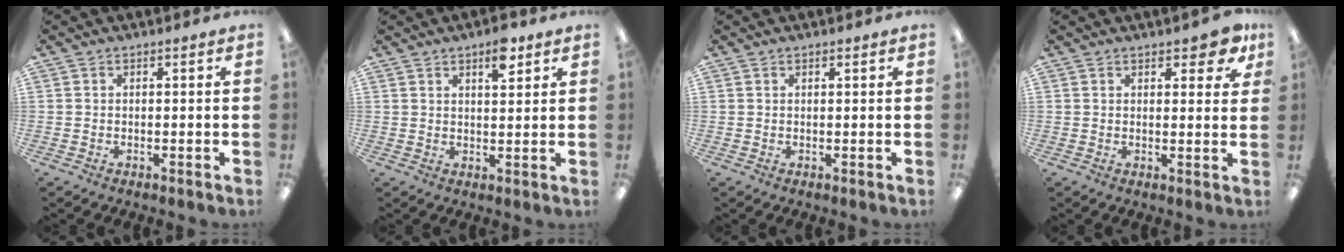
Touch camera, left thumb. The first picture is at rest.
{"total": 5.7, "force": [3.7, 2.1, 3.8], "torque": [-0.044, -0.018, 0.058]}
{"total": 0.7, "force": [0.6, 0.3, 0.3], "torque": [-0.007, 0.002, 0.011]}
{"total": 5.2, "force": [3.5, 2.2, 3.2], "torque": [-0.029, -0.015, 0.056]}